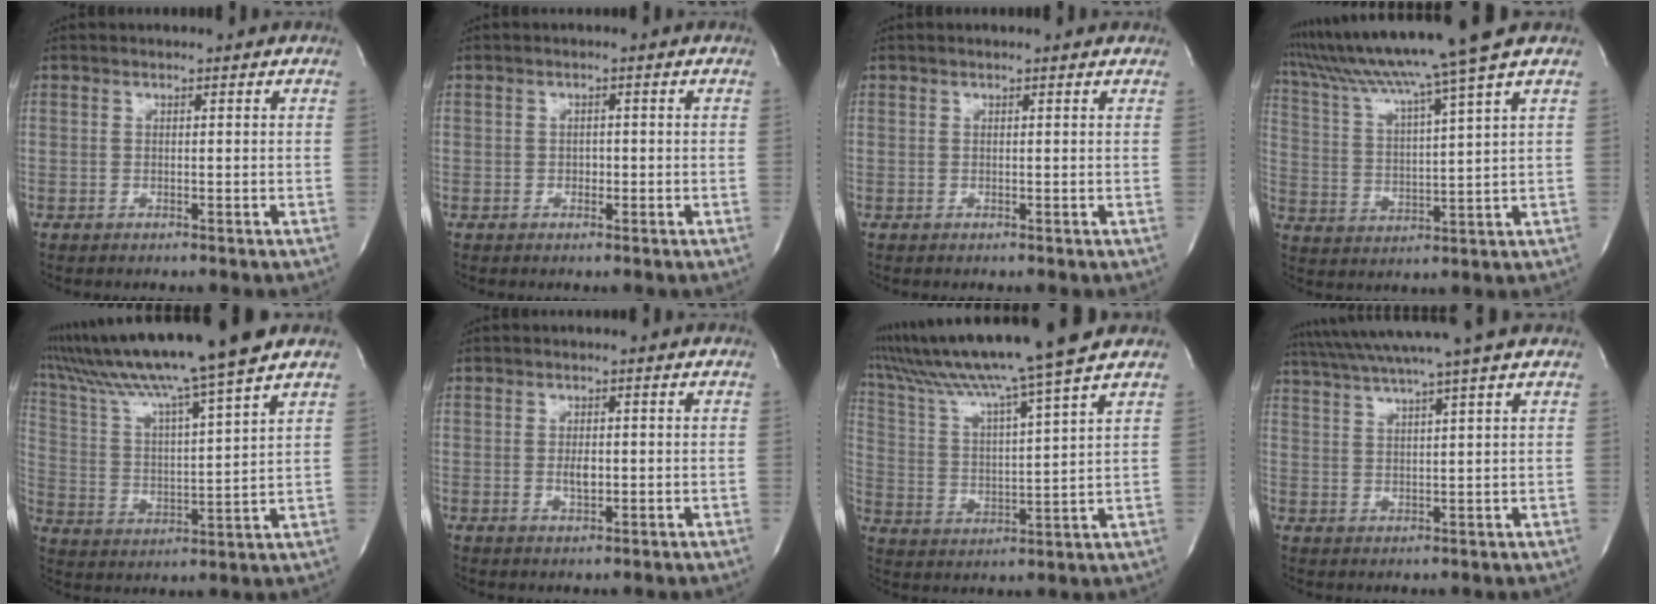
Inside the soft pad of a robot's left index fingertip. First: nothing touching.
{"total": 1.1, "force": [-0.4, 0.8, 0.6], "torque": [-0.008, 0.001, -0.006]}
{"total": 1.3, "force": [1.2, 0.0, 0.5], "torque": [-0.016, 0.007, 0.010]}
{"total": 14.2, "force": [11.7, -3.3, 7.2], "torque": [-0.132, -0.016, 0.196]}
{"total": 18.8, "force": [15.6, -1.7, 10.3], "torque": [-0.191, -0.001, 0.256]}
{"total": 2.2, "force": [-0.3, 0.8, 2.0], "torque": [-0.039, -0.003, -0.002]}
{"total": 17.2, "force": [14.6, -2.4, 8.9], "torque": [-0.166, -0.010, 0.234]}
{"total": 12.3, "force": [10.5, -1.9, 6.2], "torque": [-0.114, 0.010, 0.153]}